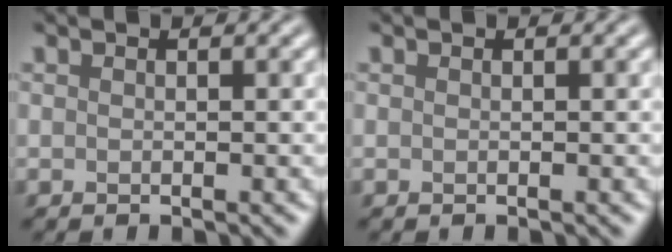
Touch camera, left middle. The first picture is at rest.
{"total": 0.0}